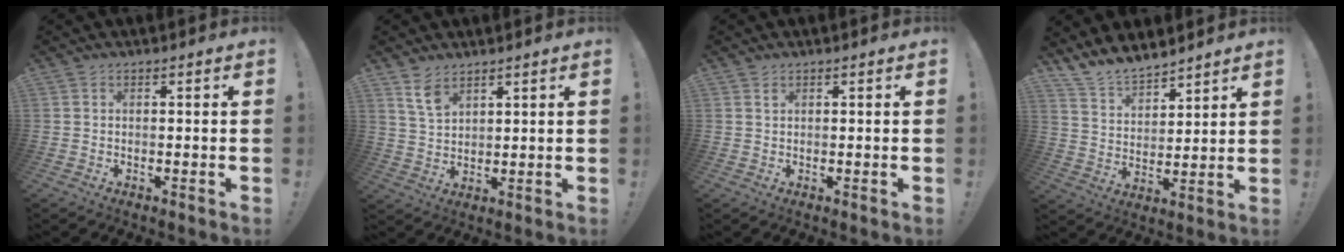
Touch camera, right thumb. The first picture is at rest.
{"total": 6.6, "force": [4.5, 3.3, 3.4], "torque": [-0.056, -0.023, 0.085]}
{"total": 0.8, "force": [0.5, 0.3, 0.4], "torque": [-0.004, -0.002, 0.009]}
{"total": 9.6, "force": [8.9, 3.3, 1.6], "torque": [-0.052, -0.070, 0.174]}